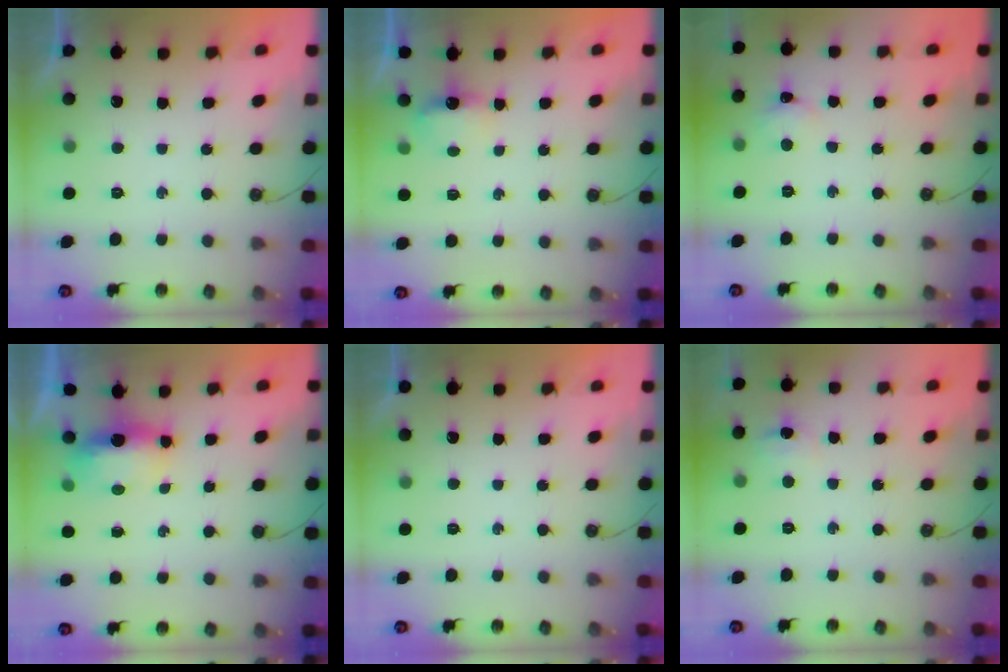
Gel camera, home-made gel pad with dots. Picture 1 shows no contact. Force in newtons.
{"total": 4.6, "press": 4.5, "slide": 0.6}
{"total": 3.4, "press": 3.3, "slide": 0.4}
{"total": 6.3, "press": 6.2, "slide": 1.0}
{"total": 0.0}
{"total": 4.2, "press": 4.2, "slide": 0.3}